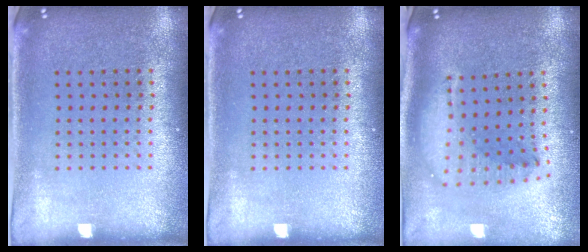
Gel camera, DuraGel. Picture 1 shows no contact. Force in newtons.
{"total": 0.0}
{"total": 1.8, "press": 1.5, "slide": 1.0}